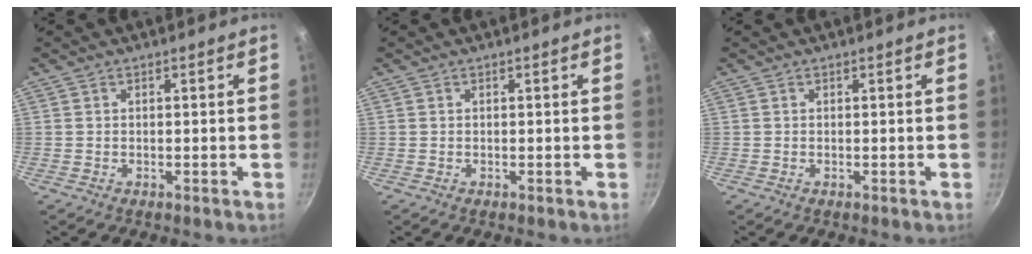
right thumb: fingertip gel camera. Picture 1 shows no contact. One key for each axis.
{"total": 0.0}
{"total": 0.0}